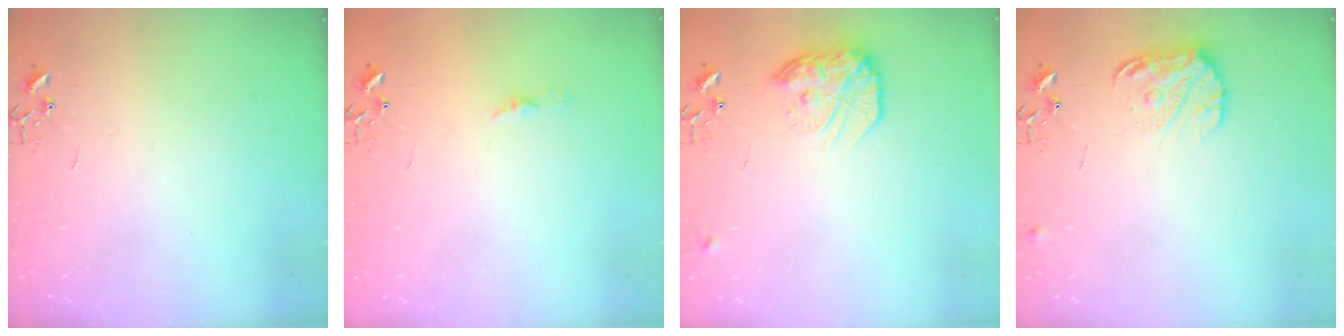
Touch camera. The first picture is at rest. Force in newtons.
{"total": 3.9, "press": 3.9, "slide": 0.5}
{"total": 15.0, "press": 15.0, "slide": 1.2}
{"total": 11.5, "press": 11.5, "slide": 0.6}